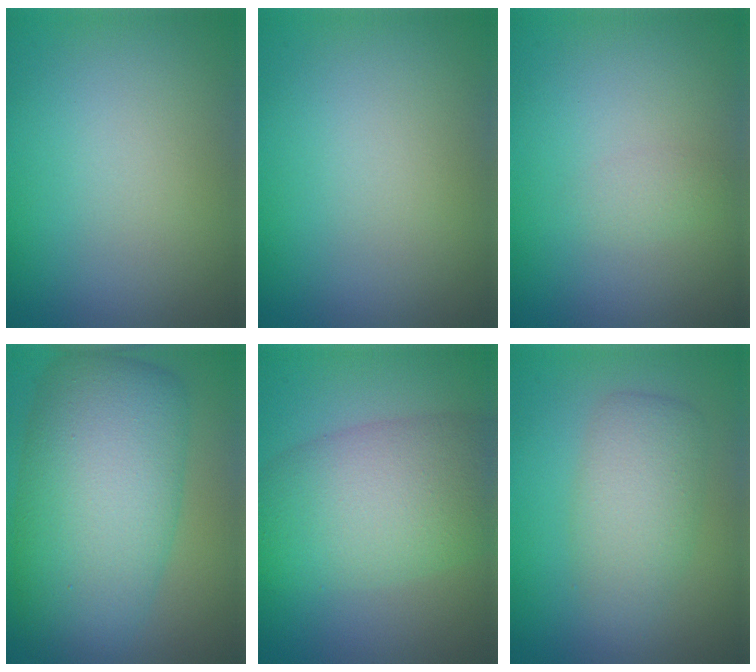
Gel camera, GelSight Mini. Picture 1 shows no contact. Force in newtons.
{"total": 0.0}
{"total": 1.1, "press": 1.1, "slide": 0.0}
{"total": 11.0, "press": 11.0, "slide": 0.1}
{"total": 8.6, "press": 8.6, "slide": 0.3}
{"total": 4.0, "press": 4.0, "slide": 0.1}